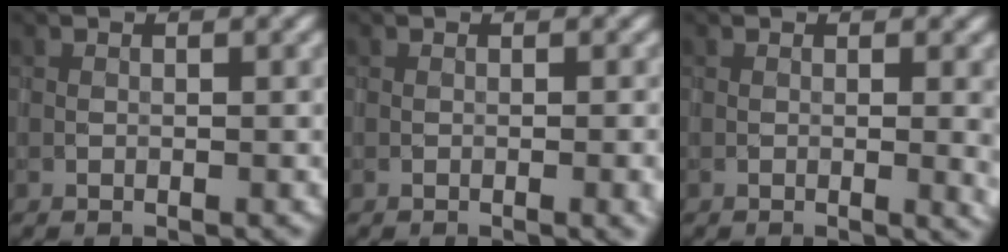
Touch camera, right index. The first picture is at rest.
{"total": 2.2, "force": [-0.9, 0.7, 1.9], "torque": [-0.029, -0.002, -0.008]}
{"total": 2.6, "force": [-0.2, 0.9, 2.4], "torque": [-0.032, -0.011, 0.006]}